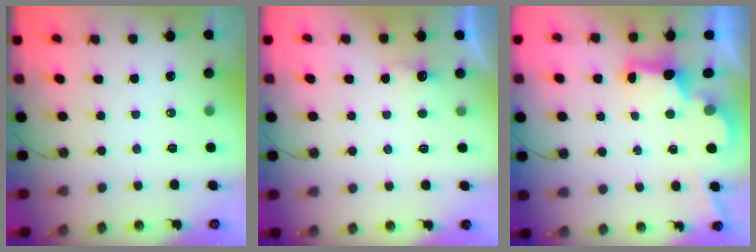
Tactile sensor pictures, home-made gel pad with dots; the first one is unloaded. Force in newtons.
{"total": 2.2, "press": 2.0, "slide": 0.9}
{"total": 2.9, "press": 2.8, "slide": 0.9}